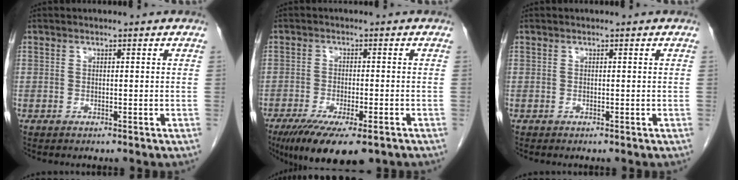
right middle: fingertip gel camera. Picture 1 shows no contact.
{"total": 12.0, "force": [-8.1, 3.0, 8.2], "torque": [-0.134, -0.025, -0.124]}
{"total": 0.0}